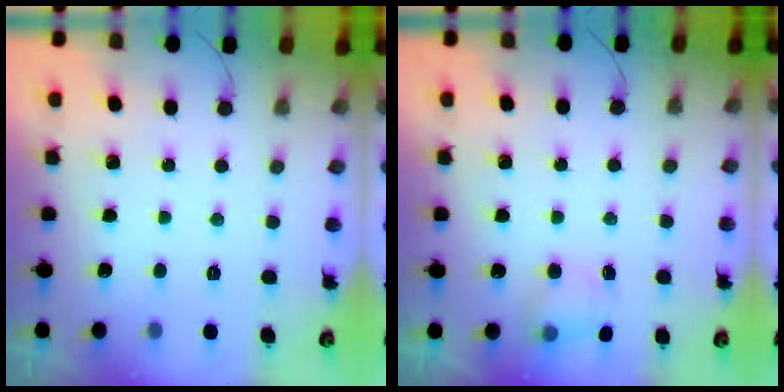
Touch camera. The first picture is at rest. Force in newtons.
{"total": 5.7, "press": 5.6, "slide": 1.1}